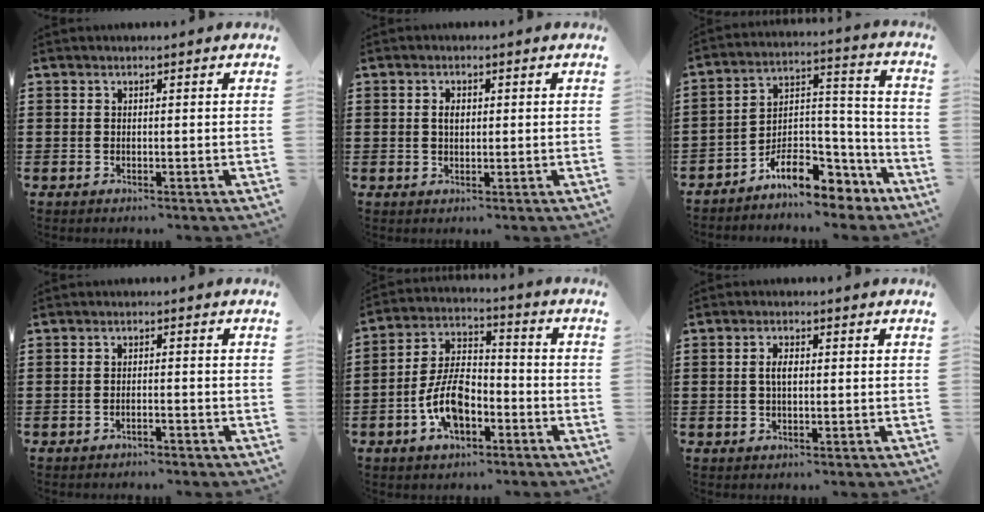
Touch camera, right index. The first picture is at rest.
{"total": 1.9, "force": [0.3, 1.1, 1.5], "torque": [-0.032, 0.008, 0.004]}
{"total": 8.8, "force": [-6.8, 4.4, 3.4], "torque": [-0.053, 0.018, -0.121]}
{"total": 1.4, "force": [-1.3, 0.0, 0.4], "torque": [-0.011, -0.001, -0.026]}
{"total": 9.0, "force": [-3.7, 4.7, 6.7], "torque": [-0.152, 0.006, -0.073]}
{"total": 2.6, "force": [0.2, 1.1, 2.3], "torque": [-0.047, 0.004, 0.001]}